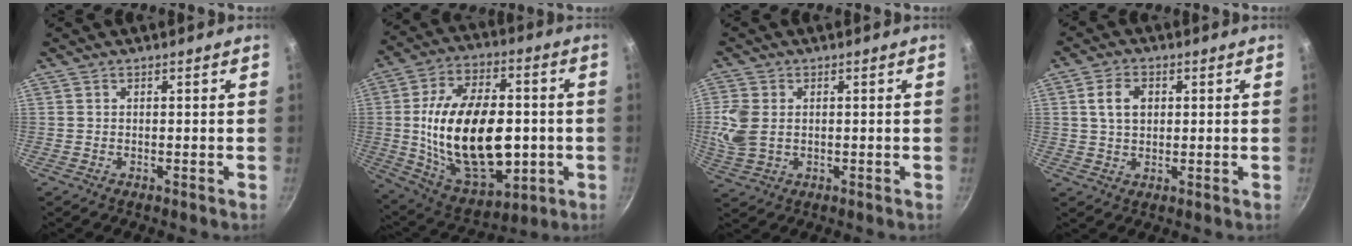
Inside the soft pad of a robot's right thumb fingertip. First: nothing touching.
{"total": 27.7, "force": [-1.2, 16.4, 22.3], "torque": [-0.367, 0.012, -0.005]}
{"total": 6.8, "force": [0.5, 4.8, 4.7], "torque": [-0.103, -0.001, 0.013]}
{"total": 5.6, "force": [1.2, 3.9, 3.7], "torque": [-0.051, 0.004, 0.020]}